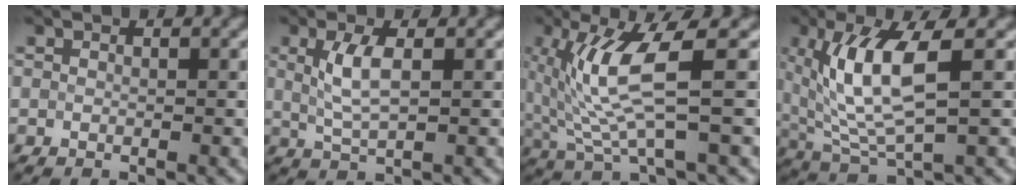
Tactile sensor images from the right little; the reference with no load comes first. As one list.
[{"total": 3.3, "force": [0.8, 1.2, 3.0], "torque": [-0.074, 0.003, 0.018]}, {"total": 6.4, "force": [1.0, 0.9, 6.2], "torque": [-0.142, -0.007, 0.027]}, {"total": 7.6, "force": [1.8, 2.2, 7.1], "torque": [-0.150, -0.004, 0.037]}]